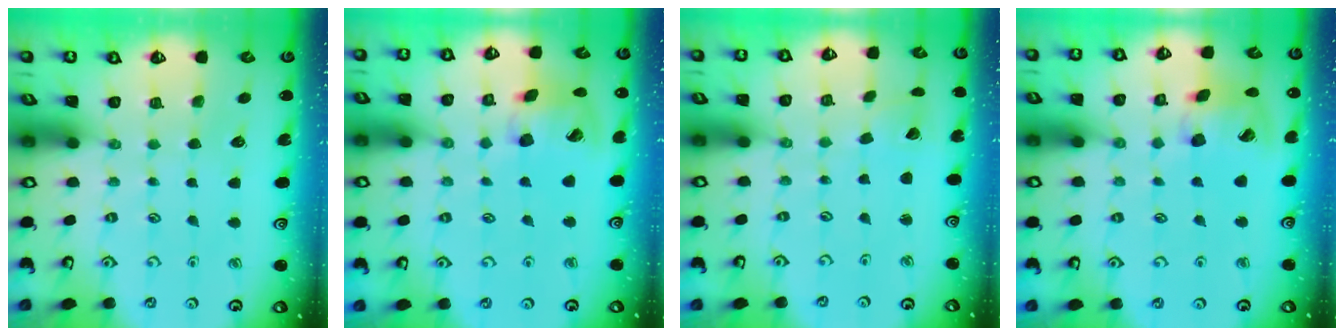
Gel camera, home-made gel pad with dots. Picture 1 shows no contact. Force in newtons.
{"total": 15.6, "press": 15.4, "slide": 2.4}
{"total": 2.5, "press": 2.5, "slide": 0.1}
{"total": 15.6, "press": 15.4, "slide": 2.4}